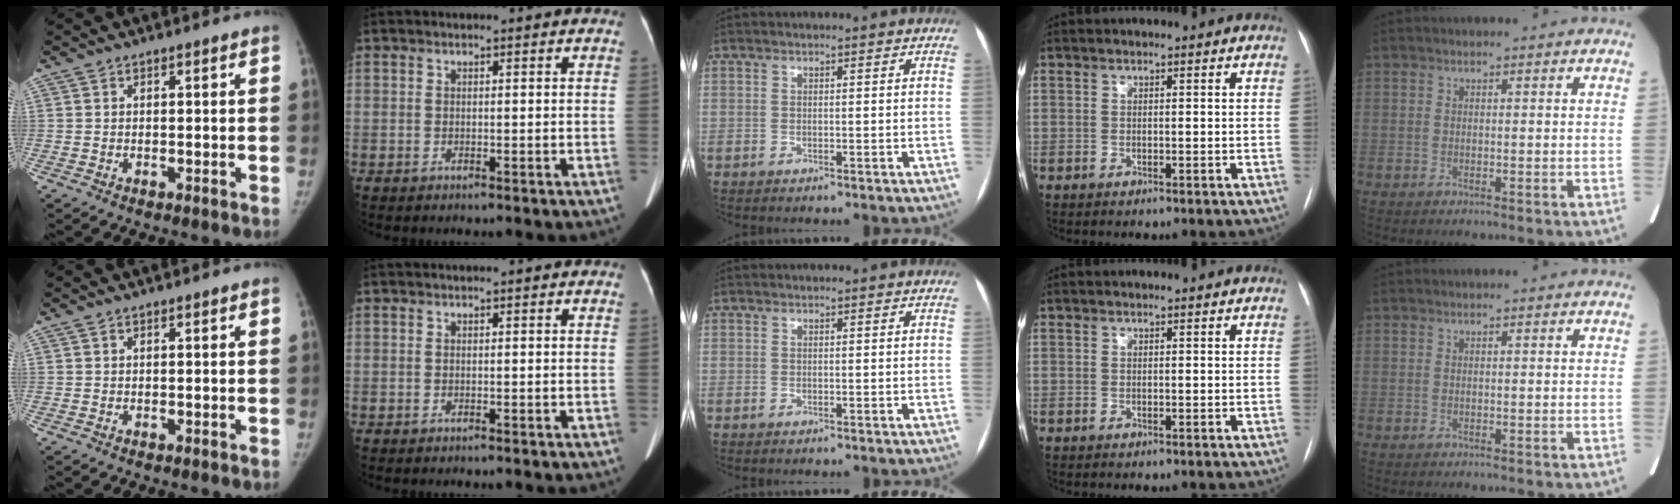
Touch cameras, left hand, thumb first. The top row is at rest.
{}